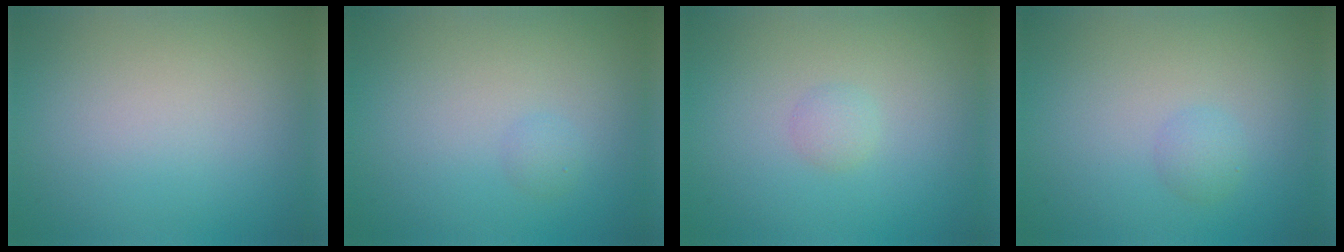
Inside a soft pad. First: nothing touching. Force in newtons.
{"total": 0.7, "press": 0.7, "slide": 0.0}
{"total": 1.0, "press": 1.0, "slide": 0.0}
{"total": 1.2, "press": 1.2, "slide": 0.1}